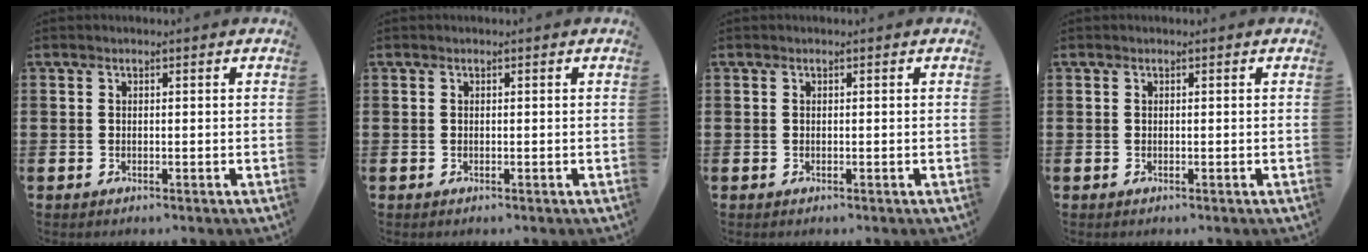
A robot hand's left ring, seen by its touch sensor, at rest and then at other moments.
{"total": 0.0}
{"total": 0.0}
{"total": 0.0}